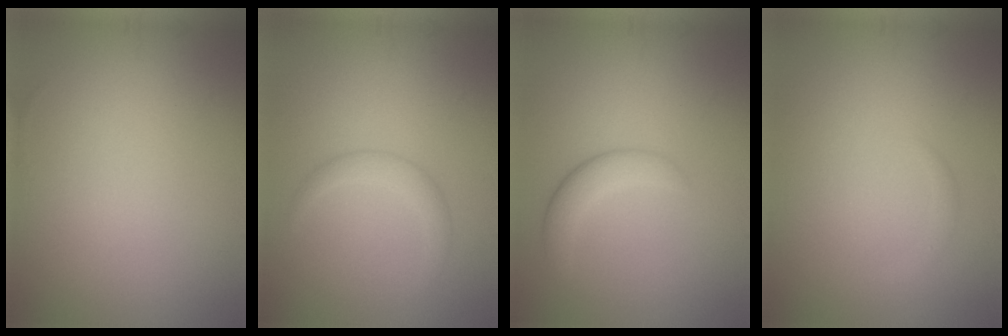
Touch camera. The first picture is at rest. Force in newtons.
{"total": 1.8, "press": 1.8, "slide": 0.1}
{"total": 2.3, "press": 2.3, "slide": 0.1}
{"total": 0.8, "press": 0.8, "slide": 0.0}